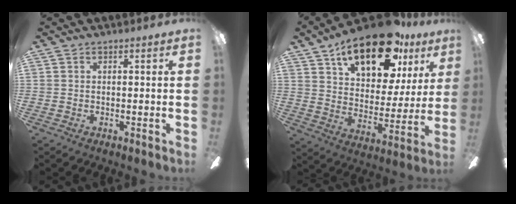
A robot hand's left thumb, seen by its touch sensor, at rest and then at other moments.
{"total": 22.0, "force": [14.3, 10.1, 13.2], "torque": [-0.202, -0.074, 0.243]}